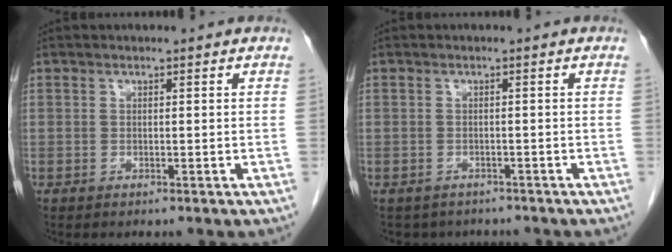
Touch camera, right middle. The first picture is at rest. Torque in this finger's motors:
{"motor_torque": [0.01, -0.01, 0.00, -0.01]}